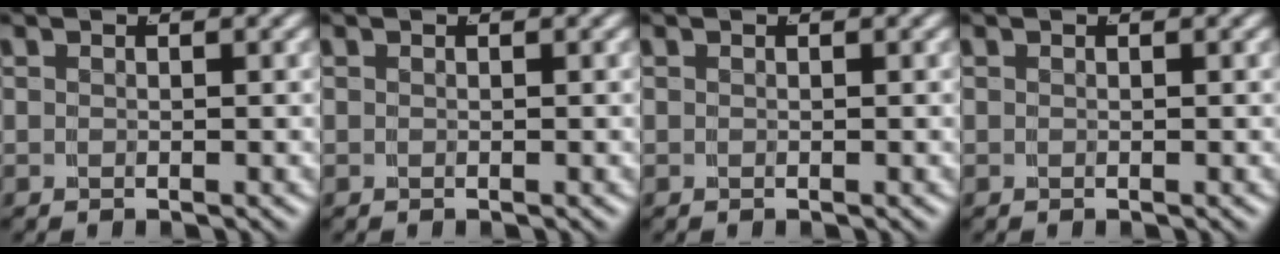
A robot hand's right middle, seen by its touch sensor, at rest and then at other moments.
{"total": 0.0}
{"total": 0.0}
{"total": 0.0}